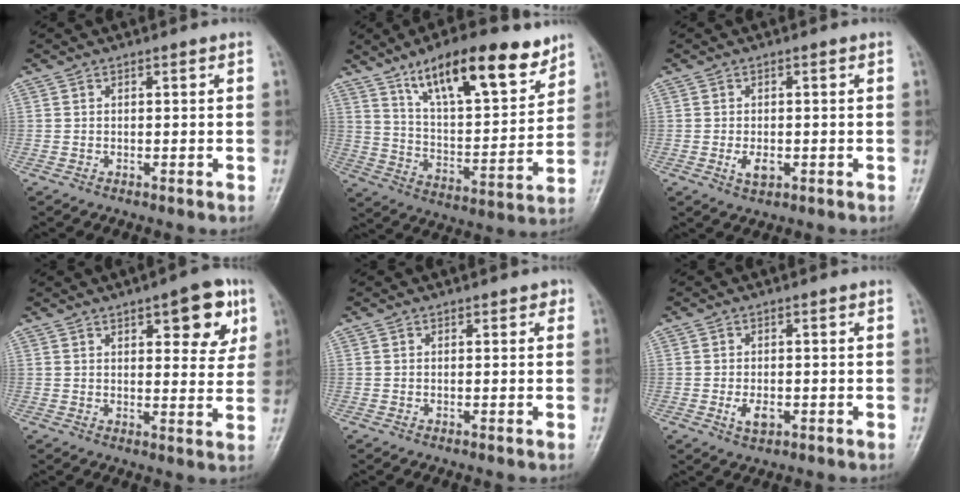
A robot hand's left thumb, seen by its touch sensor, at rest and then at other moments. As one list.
[{"total": 20.1, "force": [12.9, 6.7, 13.9], "torque": [-0.184, -0.055, 0.219]}, {"total": 3.2, "force": [-0.8, 1.8, 2.6], "torque": [-0.043, 0.000, -0.010]}, {"total": 10.5, "force": [5.0, 4.0, 8.3], "torque": [-0.075, -0.018, 0.061]}, {"total": 0.8, "force": [0.4, 0.6, 0.5], "torque": [0.006, 0.001, 0.000]}, {"total": 3.4, "force": [-1.0, 1.9, 2.7], "torque": [-0.045, 0.001, -0.013]}]